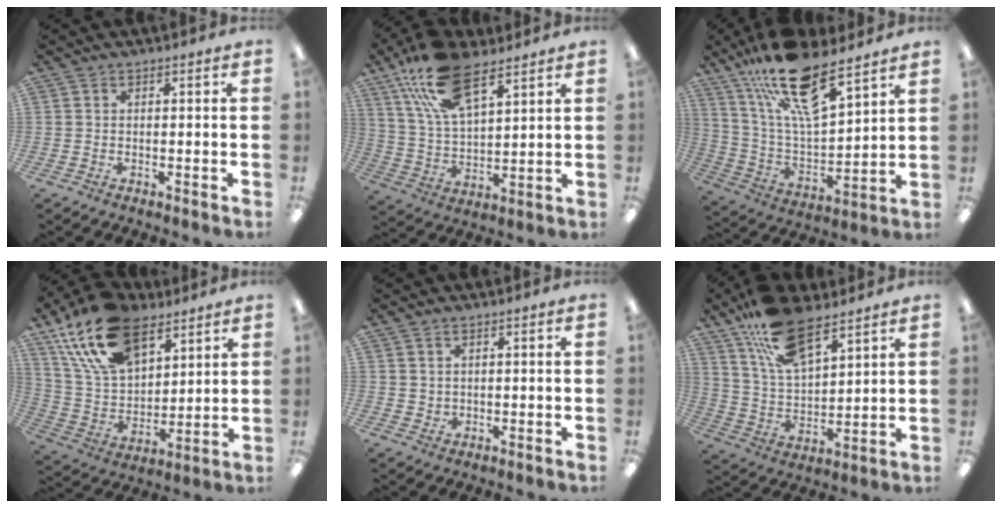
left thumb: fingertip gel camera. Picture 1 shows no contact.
{"total": 17.4, "force": [10.9, 7.8, 11.1], "torque": [-0.222, -0.031, 0.194]}
{"total": 20.5, "force": [14.5, 6.6, 12.8], "torque": [-0.244, -0.086, 0.251]}
{"total": 21.1, "force": [13.0, 11.5, 11.9], "torque": [-0.251, -0.050, 0.237]}
{"total": 1.8, "force": [1.2, 1.4, 0.3], "torque": [-0.007, 0.000, 0.022]}
{"total": 16.3, "force": [11.0, 7.1, 9.8], "torque": [-0.188, -0.041, 0.199]}